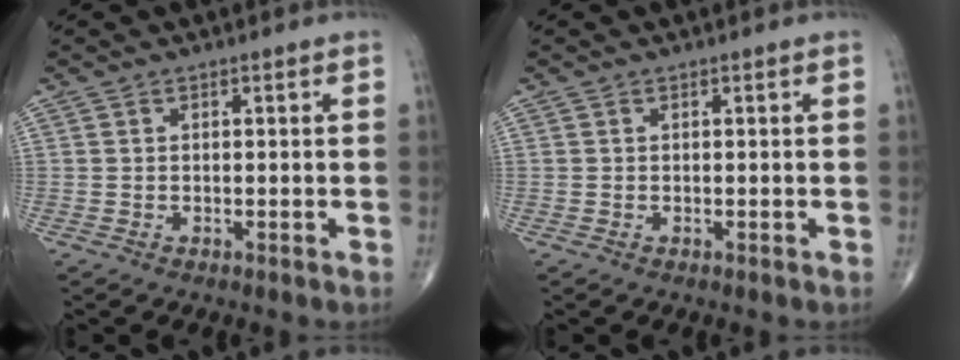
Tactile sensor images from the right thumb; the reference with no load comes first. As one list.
[{"total": 0.0}]